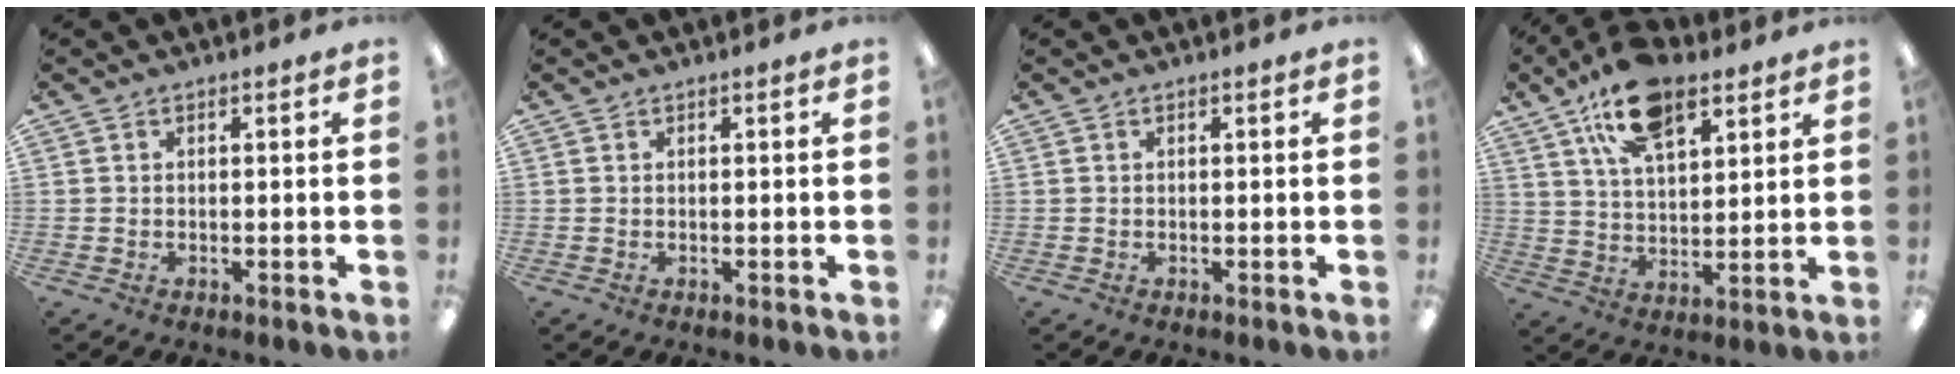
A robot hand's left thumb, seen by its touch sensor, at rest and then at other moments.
{"total": 0.0}
{"total": 0.0}
{"total": 15.4, "force": [9.5, 7.6, 9.4], "torque": [-0.159, -0.029, 0.170]}